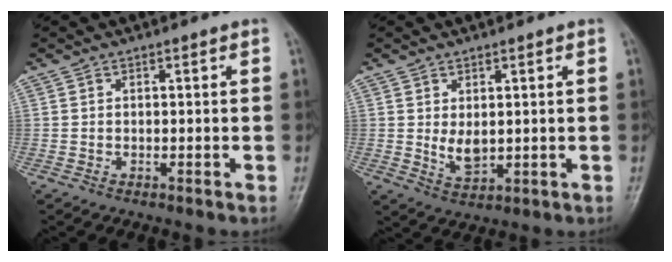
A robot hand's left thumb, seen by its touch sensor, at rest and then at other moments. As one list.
[{"total": 4.4, "force": [0.7, 2.6, 3.5], "torque": [-0.051, -0.015, 0.021]}]